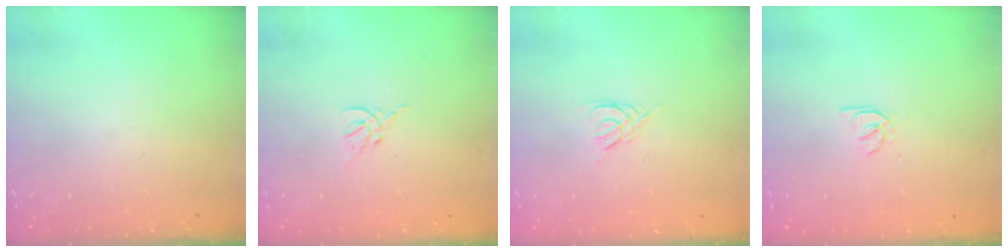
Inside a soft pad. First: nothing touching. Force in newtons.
{"total": 2.3, "press": 2.2, "slide": 0.5}
{"total": 2.1, "press": 2.1, "slide": 0.4}
{"total": 1.8, "press": 1.8, "slide": 0.5}